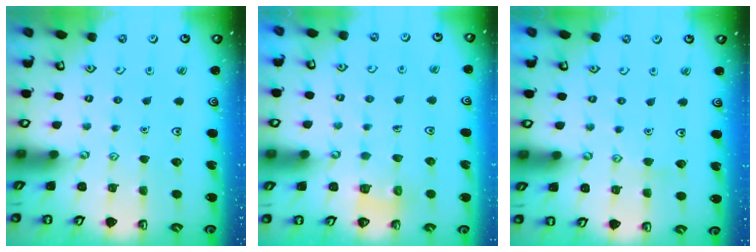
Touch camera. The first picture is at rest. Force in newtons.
{"total": 3.9, "press": 3.9, "slide": 0.4}
{"total": 3.8, "press": 3.7, "slide": 0.3}